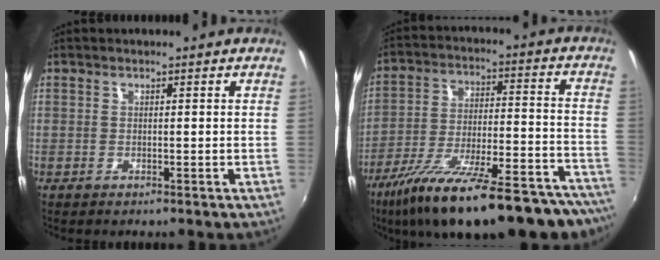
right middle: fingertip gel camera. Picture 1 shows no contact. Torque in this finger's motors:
{"motor_torque": [1.72, -0.42, 0.41, 0.21]}